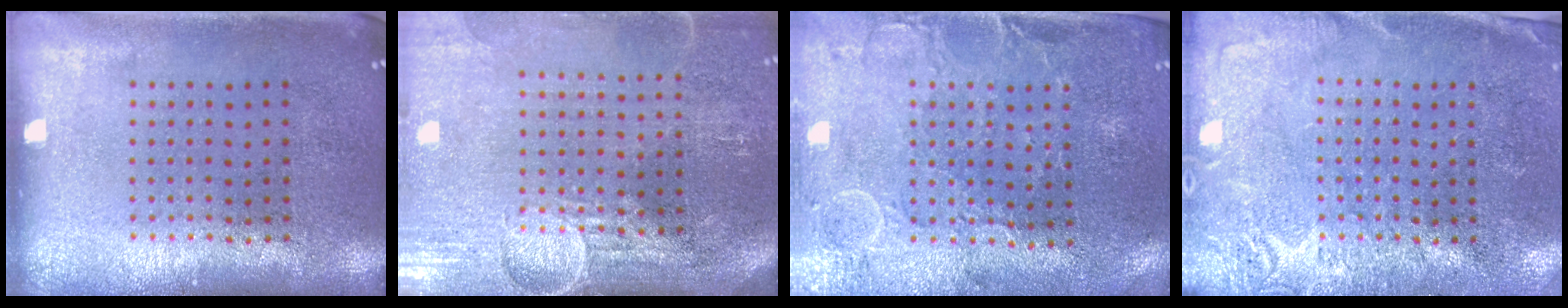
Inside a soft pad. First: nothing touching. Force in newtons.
{"total": 3.8, "press": 3.6, "slide": 1.4}
{"total": 0.6, "press": 0.3, "slide": 0.5}
{"total": 2.8, "press": 2.6, "slide": 0.9}